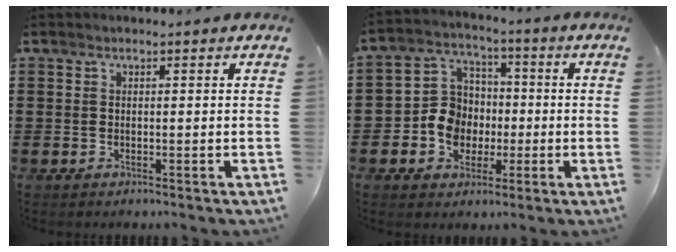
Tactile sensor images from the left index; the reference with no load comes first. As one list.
[{"total": 7.9, "force": [-1.4, 7.2, 2.9], "torque": [-0.086, 0.023, -0.024]}]